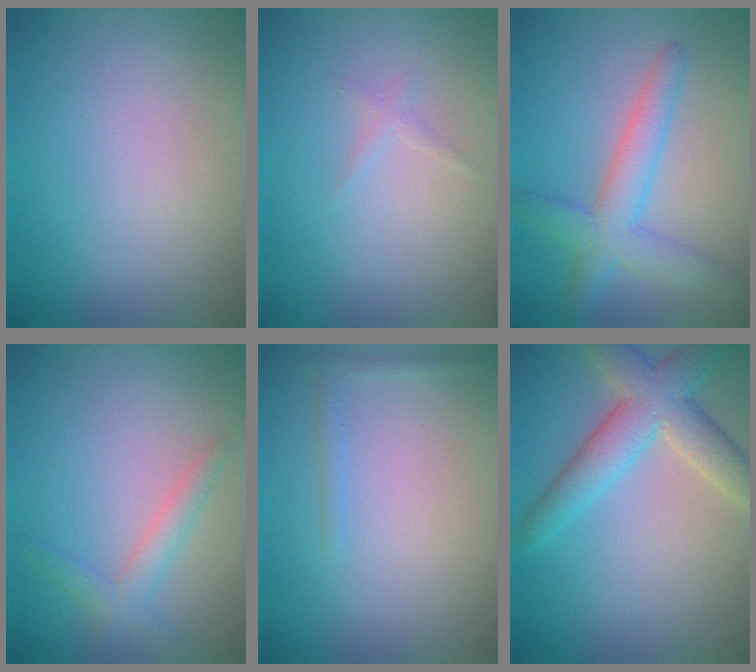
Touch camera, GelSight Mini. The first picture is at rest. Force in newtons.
{"total": 0.7, "press": 0.7, "slide": 0.1}
{"total": 4.1, "press": 4.1, "slide": 0.1}
{"total": 2.0, "press": 2.0, "slide": 0.1}
{"total": 0.8, "press": 0.8, "slide": 0.1}
{"total": 5.5, "press": 5.4, "slide": 0.3}